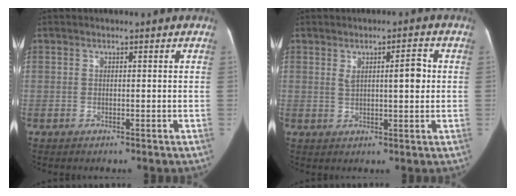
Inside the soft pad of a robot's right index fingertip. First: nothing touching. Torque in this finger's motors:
{"motor_torque": [0.26, 0.21, 0.07, 0.04]}